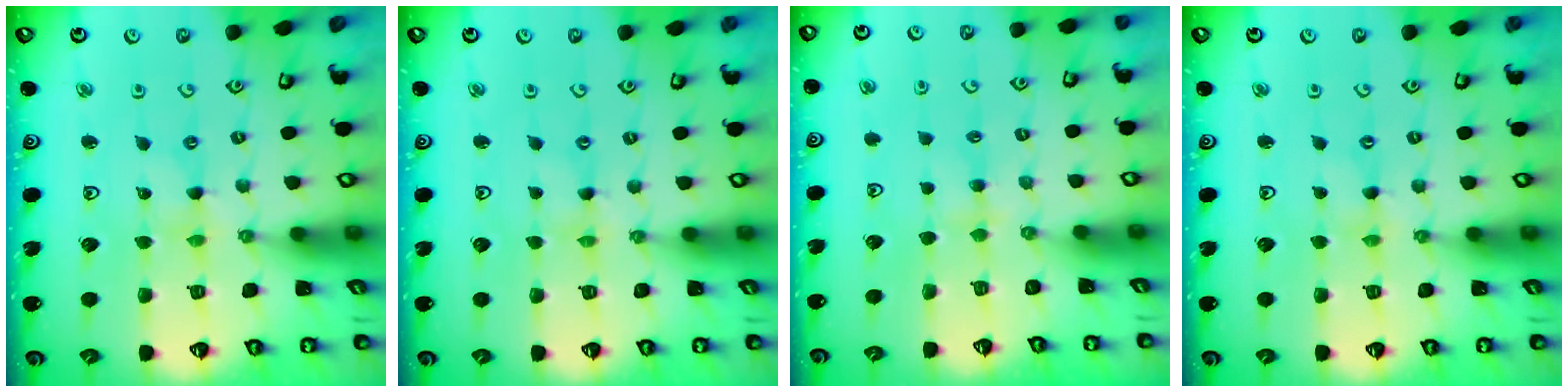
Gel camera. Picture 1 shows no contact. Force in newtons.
{"total": 0.0}
{"total": 2.1, "press": 2.1, "slide": 0.4}
{"total": 0.0}